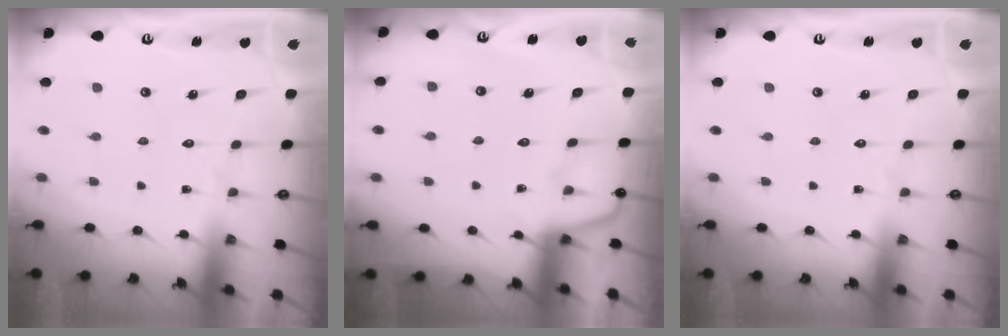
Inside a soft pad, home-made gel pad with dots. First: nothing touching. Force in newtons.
{"total": 3.3, "press": 3.3, "slide": 0.5}
{"total": 0.0}